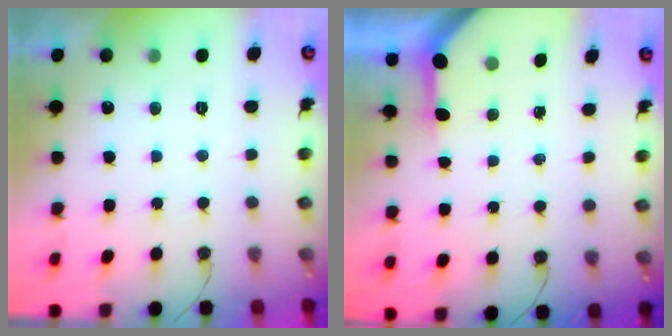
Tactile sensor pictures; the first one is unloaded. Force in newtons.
{"total": 3.3, "press": 3.3, "slide": 0.4}